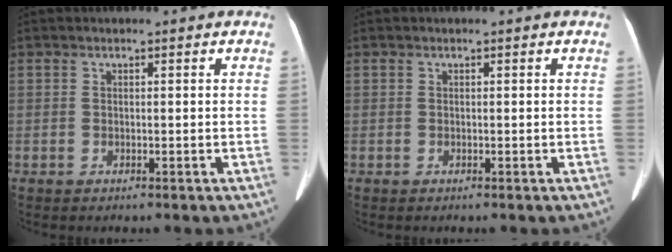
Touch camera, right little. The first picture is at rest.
{"total": 0.0}